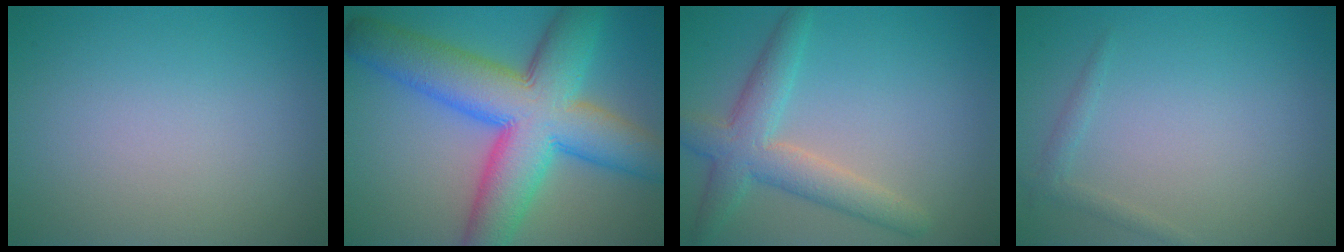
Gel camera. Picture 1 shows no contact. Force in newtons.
{"total": 12.8, "press": 12.8, "slide": 0.4}
{"total": 4.7, "press": 4.7, "slide": 0.2}
{"total": 1.1, "press": 1.1, "slide": 0.0}